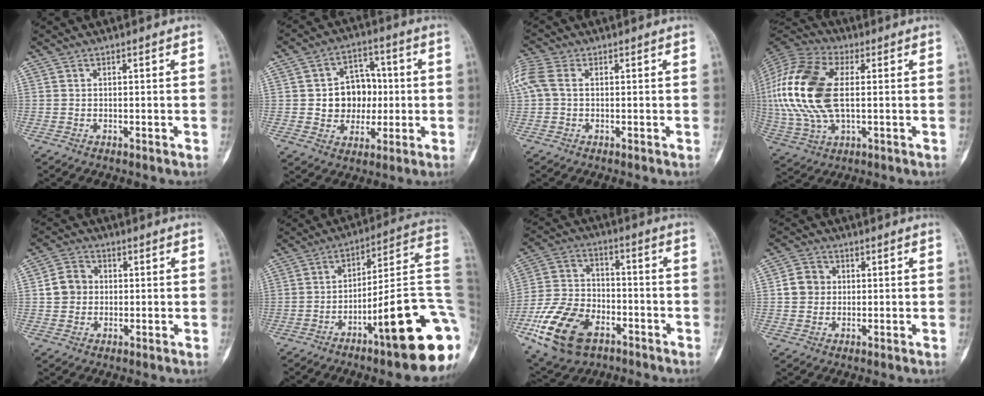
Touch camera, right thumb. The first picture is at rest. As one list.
[{"total": 11.0, "force": [0.1, 9.1, 6.2], "torque": [-0.042, 0.021, 0.007]}, {"total": 6.3, "force": [0.9, 4.1, 4.7], "torque": [-0.137, 0.022, 0.017]}, {"total": 21.6, "force": [1.7, 11.9, 17.9], "torque": [-0.399, 0.005, 0.030]}, {"total": 5.5, "force": [0.2, 5.0, 2.4], "torque": [-0.027, 0.011, -0.004]}, {"total": 21.3, "force": [-7.1, 3.6, 19.7], "torque": [-0.205, 0.048, -0.098]}, {"total": 17.9, "force": [-8.7, 10.9, 11.2], "torque": [-0.206, 0.041, -0.155]}, {"total": 4.9, "force": [0.3, 4.5, 1.9], "torque": [-0.018, 0.008, 0.000]}]